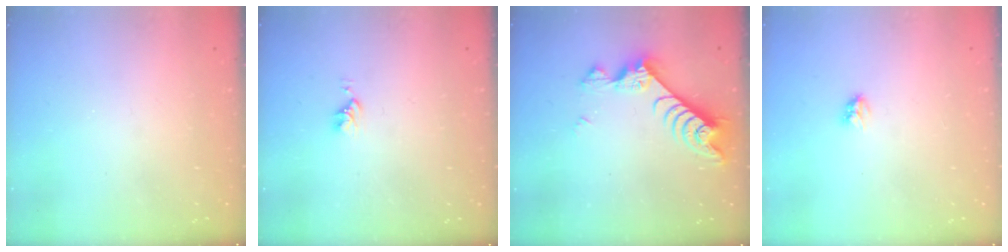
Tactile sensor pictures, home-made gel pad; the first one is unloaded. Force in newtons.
{"total": 3.1, "press": 3.1, "slide": 0.4}
{"total": 8.6, "press": 8.5, "slide": 1.1}
{"total": 2.8, "press": 2.8, "slide": 0.4}